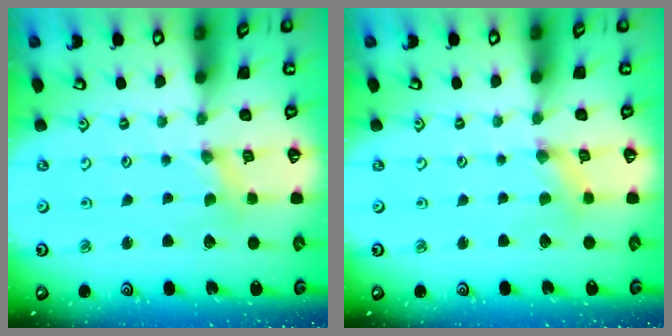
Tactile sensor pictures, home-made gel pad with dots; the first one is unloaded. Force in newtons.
{"total": 1.5, "press": 1.5, "slide": 0.4}